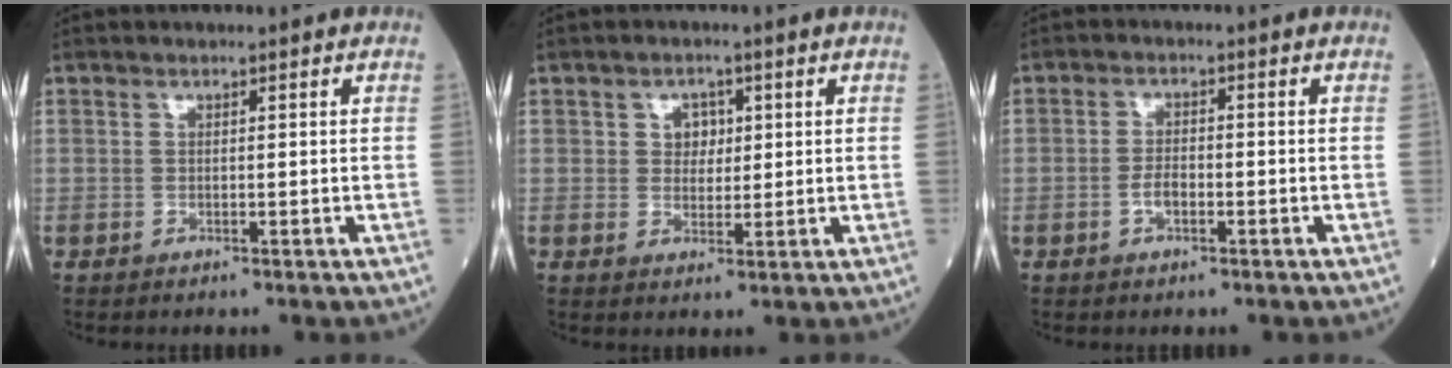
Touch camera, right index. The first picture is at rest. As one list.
[{"total": 3.1, "force": [0.8, 2.5, 1.6], "torque": [-0.017, 0.004, 0.012]}, {"total": 2.5, "force": [-1.0, 1.1, 2.1], "torque": [-0.037, 0.003, -0.014]}]